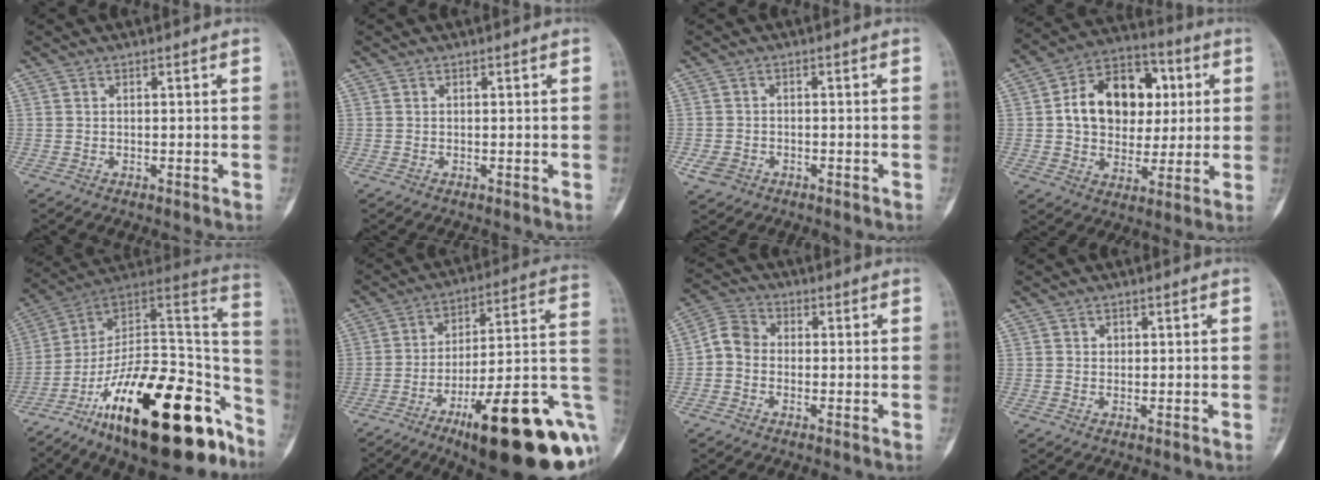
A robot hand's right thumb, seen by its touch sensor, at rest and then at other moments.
{"total": 0.0}
{"total": 3.1, "force": [-1.5, 2.4, 1.3], "torque": [-0.025, 0.008, -0.022]}
{"total": 17.8, "force": [2.8, 13.1, 11.7], "torque": [-0.142, 0.017, 0.044]}
{"total": 32.0, "force": [-17.0, 13.2, 23.7], "torque": [-0.261, 0.086, -0.261]}
{"total": 29.3, "force": [-10.9, 7.8, 26.1], "torque": [-0.291, 0.052, -0.155]}
{"total": 5.1, "force": [-0.9, 4.2, 2.8], "torque": [-0.039, 0.017, -0.034]}
{"total": 0.9, "force": [0.3, 0.8, 0.3], "torque": [0.003, 0.001, 0.004]}